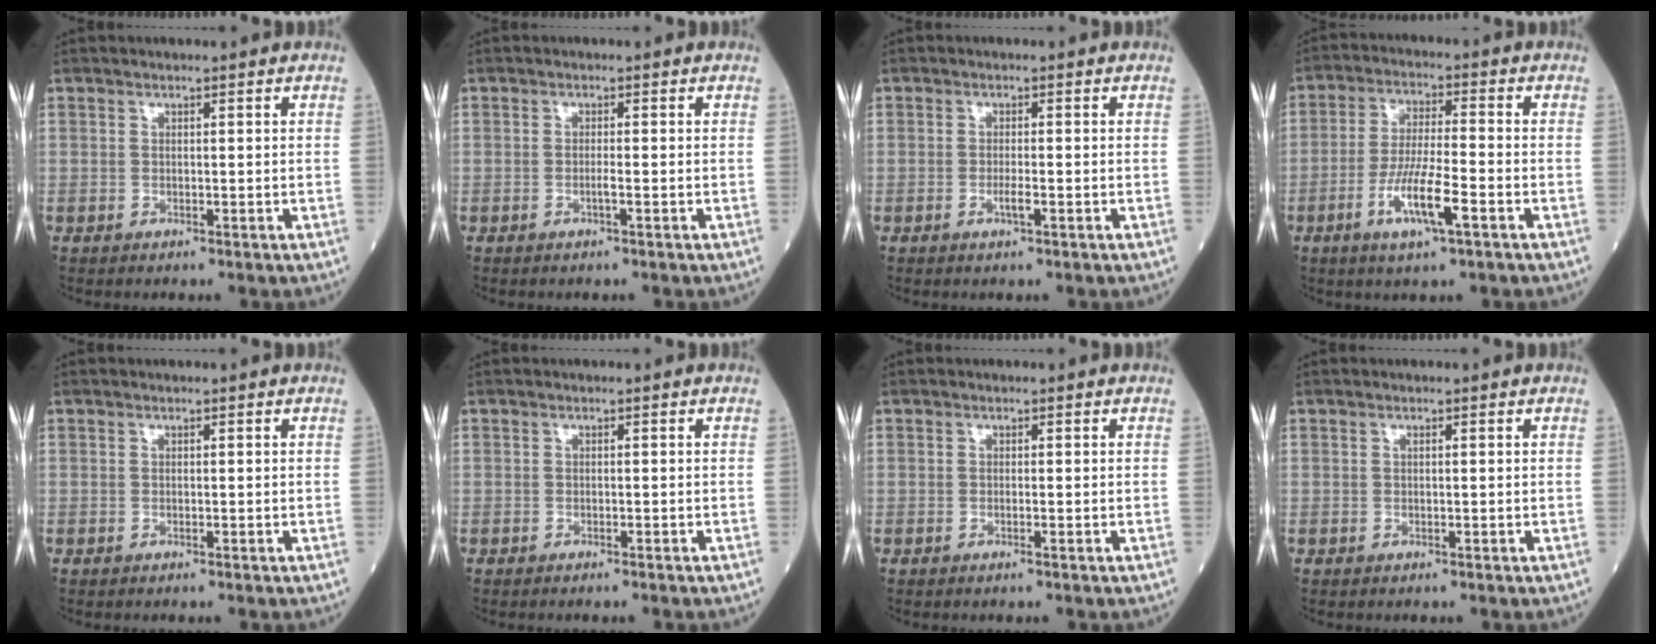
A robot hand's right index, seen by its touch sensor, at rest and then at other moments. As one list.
[{"total": 1.2, "force": [-0.4, -0.1, 1.1], "torque": [-0.023, -0.001, -0.009]}, {"total": 1.8, "force": [-0.6, 0.1, 1.6], "torque": [-0.033, -0.003, -0.012]}, {"total": 8.9, "force": [-3.6, 0.8, 8.0], "torque": [-0.157, -0.010, -0.067]}, {"total": 0.0}, {"total": 0.9, "force": [-0.8, 0.0, 0.3], "torque": [-0.007, -0.001, -0.011]}, {"total": 0.6, "force": [-0.2, -0.1, 0.6], "torque": [-0.012, -0.001, -0.005]}, {"total": 0.0}]